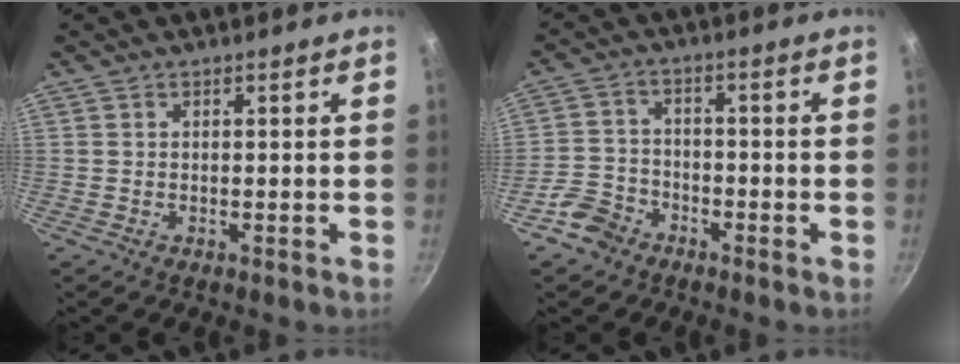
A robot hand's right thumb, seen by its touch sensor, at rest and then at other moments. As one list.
[{"total": 5.9, "force": [-3.9, 4.1, 1.6], "torque": [-0.020, 0.038, -0.080]}]